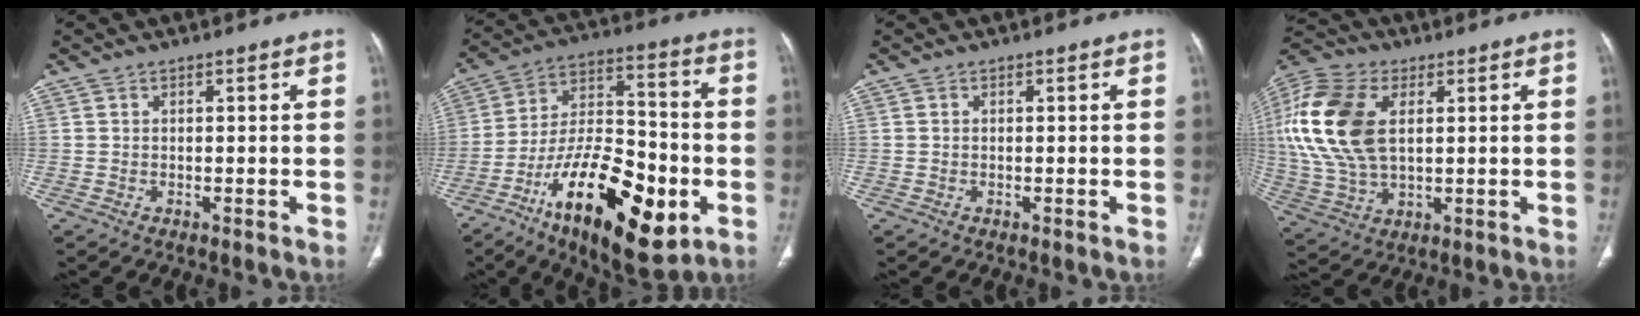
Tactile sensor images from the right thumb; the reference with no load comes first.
{"total": 25.0, "force": [-9.6, 10.8, 20.4], "torque": [-0.327, 0.044, -0.151]}
{"total": 0.0}
{"total": 20.3, "force": [4.3, 12.4, 15.5], "torque": [-0.348, -0.003, 0.078]}